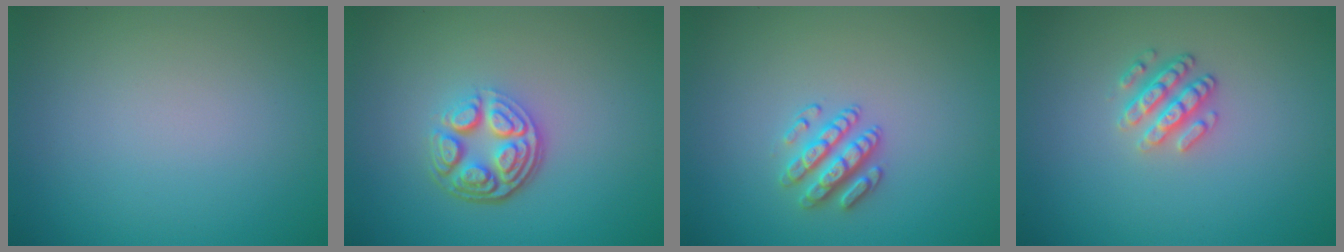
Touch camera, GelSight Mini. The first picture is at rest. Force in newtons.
{"total": 4.8, "press": 3.5, "slide": 3.3}
{"total": 2.6, "press": 2.5, "slide": 0.7}
{"total": 2.6, "press": 2.4, "slide": 1.1}